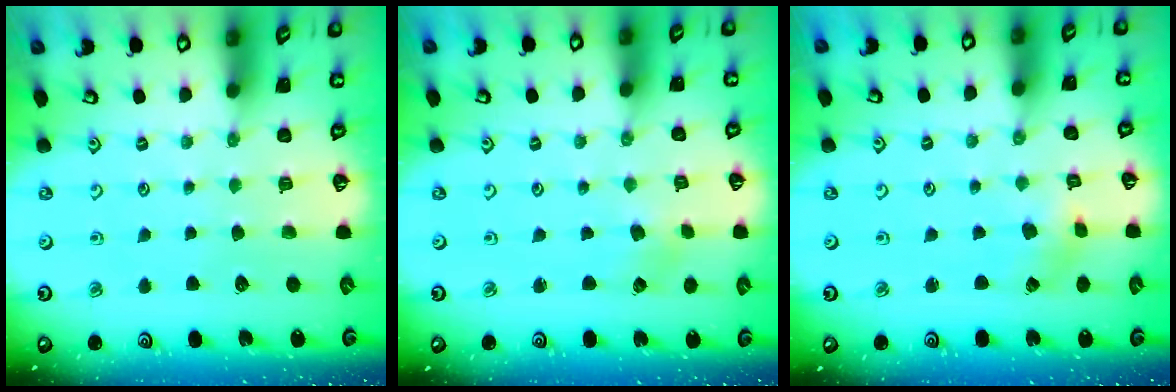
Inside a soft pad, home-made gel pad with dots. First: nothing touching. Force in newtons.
{"total": 2.6, "press": 2.6, "slide": 0.6}
{"total": 1.8, "press": 1.8, "slide": 0.3}